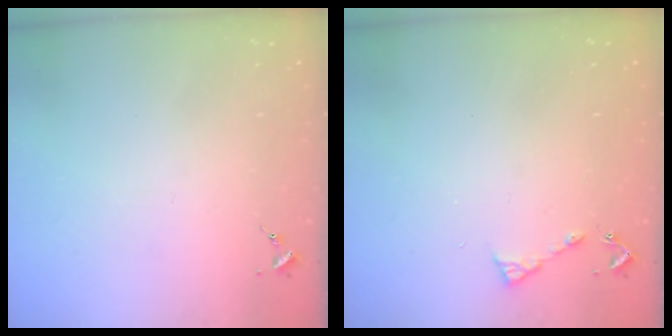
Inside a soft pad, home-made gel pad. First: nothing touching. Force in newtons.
{"total": 5.6, "press": 5.6, "slide": 0.7}